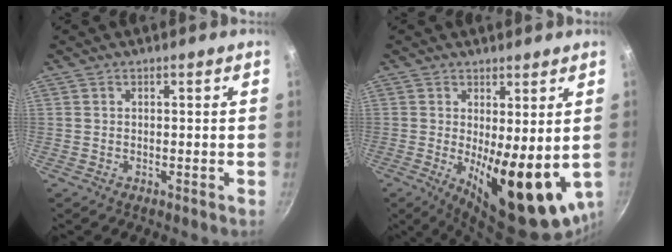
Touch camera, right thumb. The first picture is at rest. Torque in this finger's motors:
{"motor_torque": [2.50, 2.51, 2.43, -0.23, 0.53]}